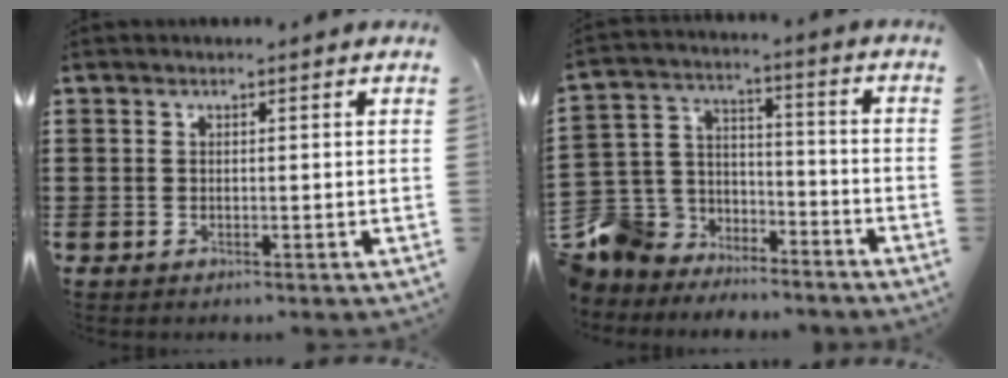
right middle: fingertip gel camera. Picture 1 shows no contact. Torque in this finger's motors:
{"motor_torque": [1.20, -0.94, 0.54, 0.21]}